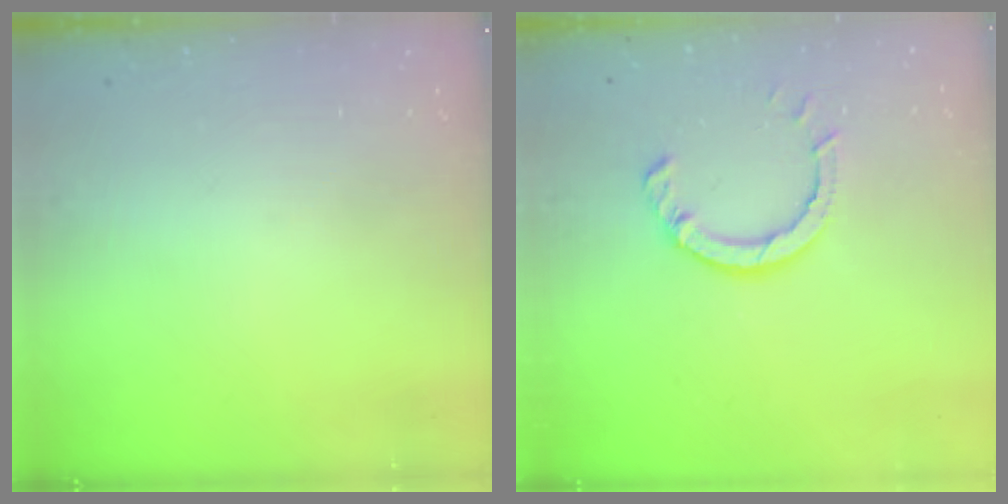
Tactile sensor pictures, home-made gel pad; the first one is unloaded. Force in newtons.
{"total": 5.5, "press": 5.5, "slide": 0.2}